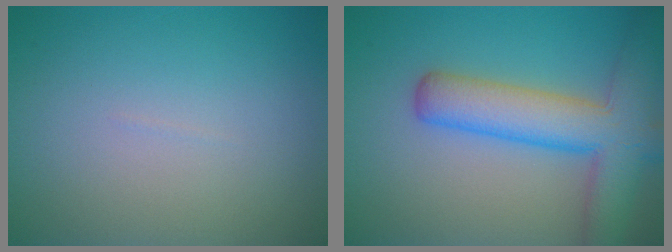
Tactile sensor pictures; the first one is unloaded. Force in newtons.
{"total": 7.6, "press": 7.6, "slide": 0.4}